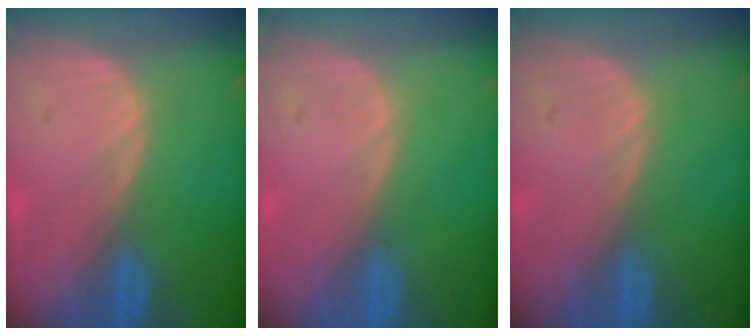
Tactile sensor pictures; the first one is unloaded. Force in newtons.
{"total": 0.0}
{"total": 0.0}